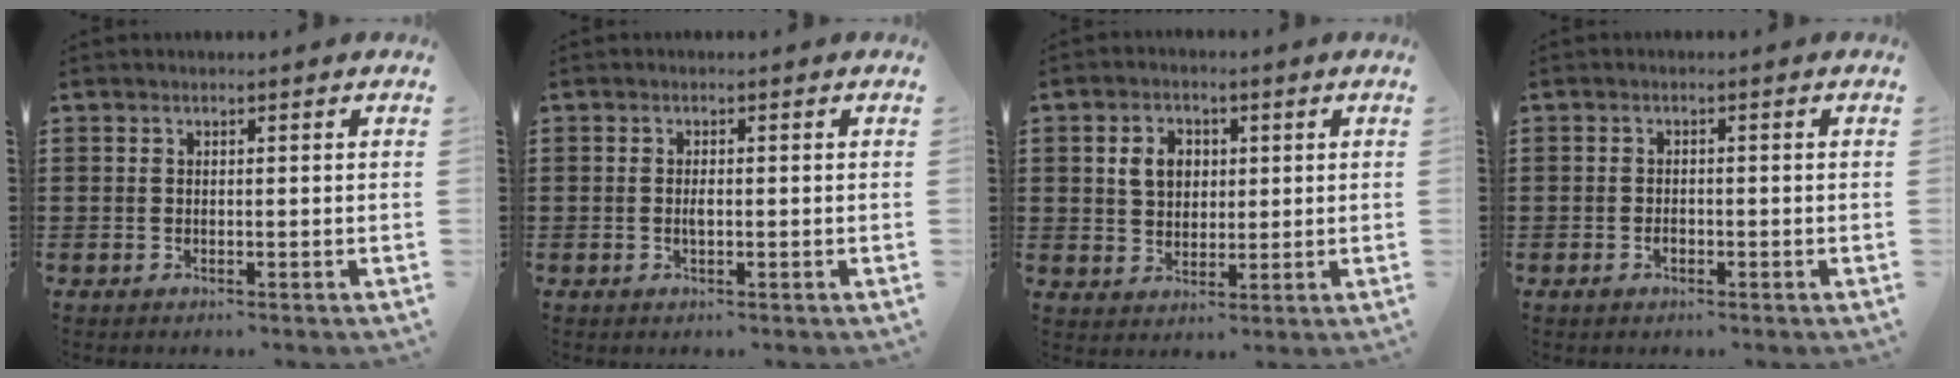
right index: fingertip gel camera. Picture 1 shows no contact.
{"total": 1.5, "force": [-0.1, 0.6, 1.3], "torque": [-0.025, 0.002, -0.003]}
{"total": 4.7, "force": [1.1, 3.7, 2.6], "torque": [-0.064, 0.015, 0.017]}
{"total": 1.4, "force": [-0.5, 0.7, 1.1], "torque": [-0.021, -0.001, -0.008]}